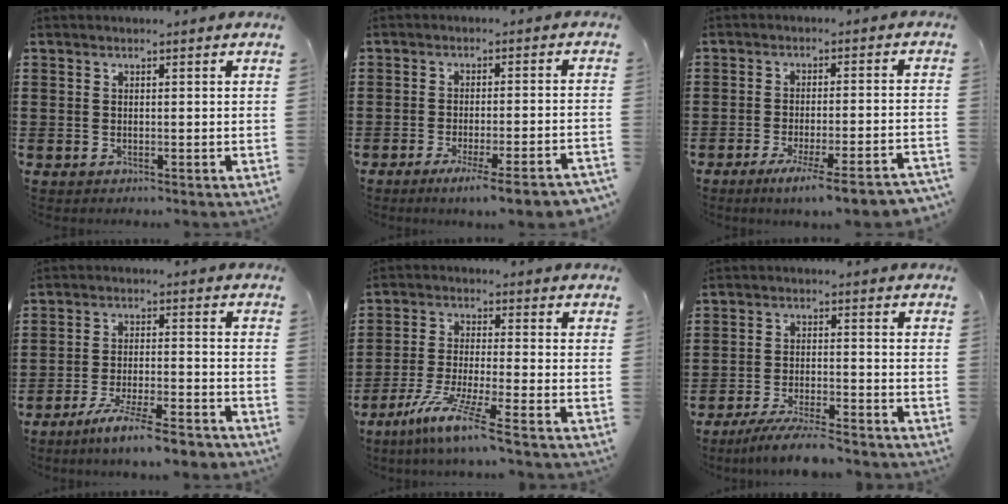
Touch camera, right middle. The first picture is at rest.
{"total": 5.0, "force": [-3.8, -0.5, 3.2], "torque": [-0.048, -0.016, -0.065]}
{"total": 5.7, "force": [-4.4, -0.6, 3.7], "torque": [-0.055, -0.016, -0.075]}
{"total": 6.9, "force": [-5.8, -0.1, 3.6], "torque": [-0.076, -0.014, -0.109]}
{"total": 7.6, "force": [-5.6, -0.4, 5.0], "torque": [-0.107, -0.019, -0.109]}
{"total": 5.5, "force": [-5.0, 0.1, 2.4], "torque": [-0.053, -0.013, -0.094]}